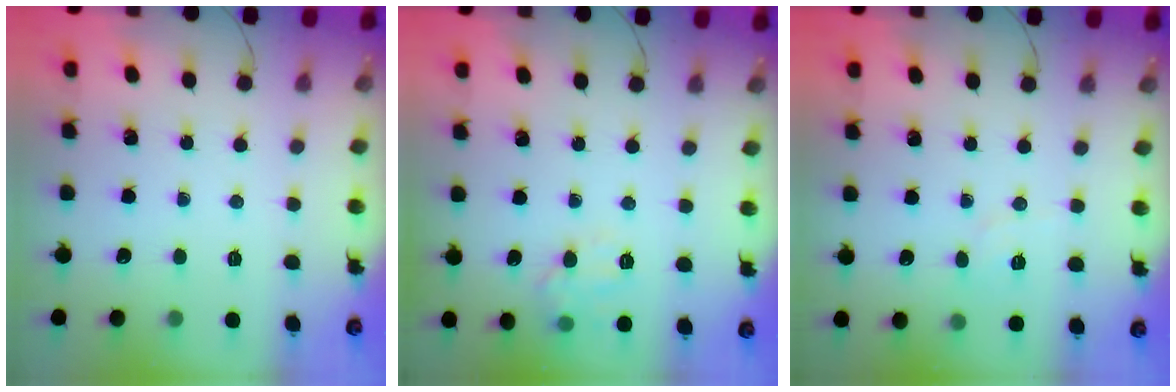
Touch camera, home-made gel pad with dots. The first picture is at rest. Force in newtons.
{"total": 8.0, "press": 8.0, "slide": 0.4}
{"total": 4.0, "press": 3.8, "slide": 1.4}